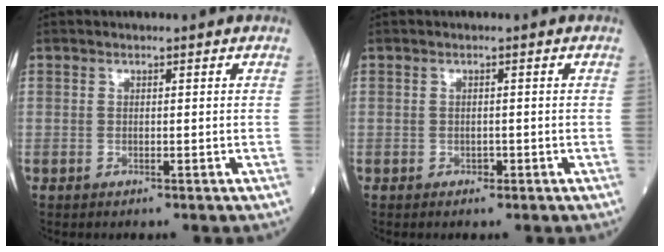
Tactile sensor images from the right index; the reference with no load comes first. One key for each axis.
{"total": 0.8, "fx": -0.5, "fy": 0.4, "fz": 0.4, "tx": -0.004, "ty": 0.001, "tz": -0.007}